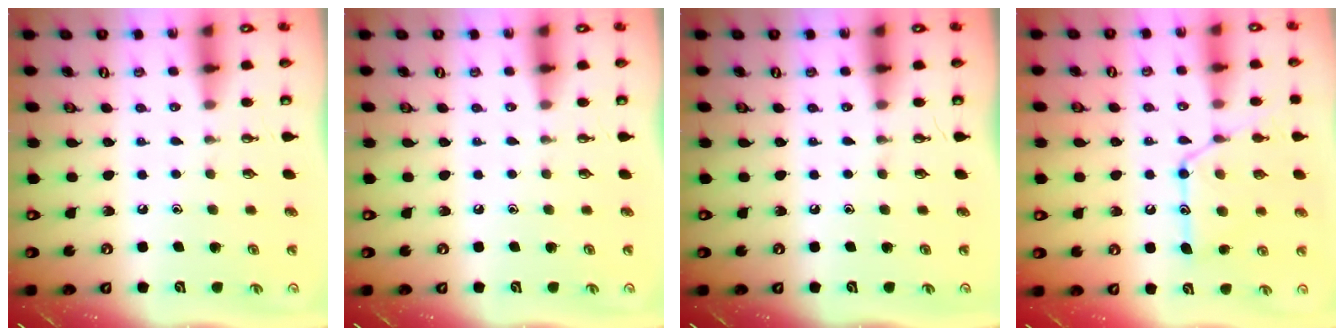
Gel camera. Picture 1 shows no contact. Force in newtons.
{"total": 0.0}
{"total": 0.0}
{"total": 16.3, "press": 16.3, "slide": 1.3}